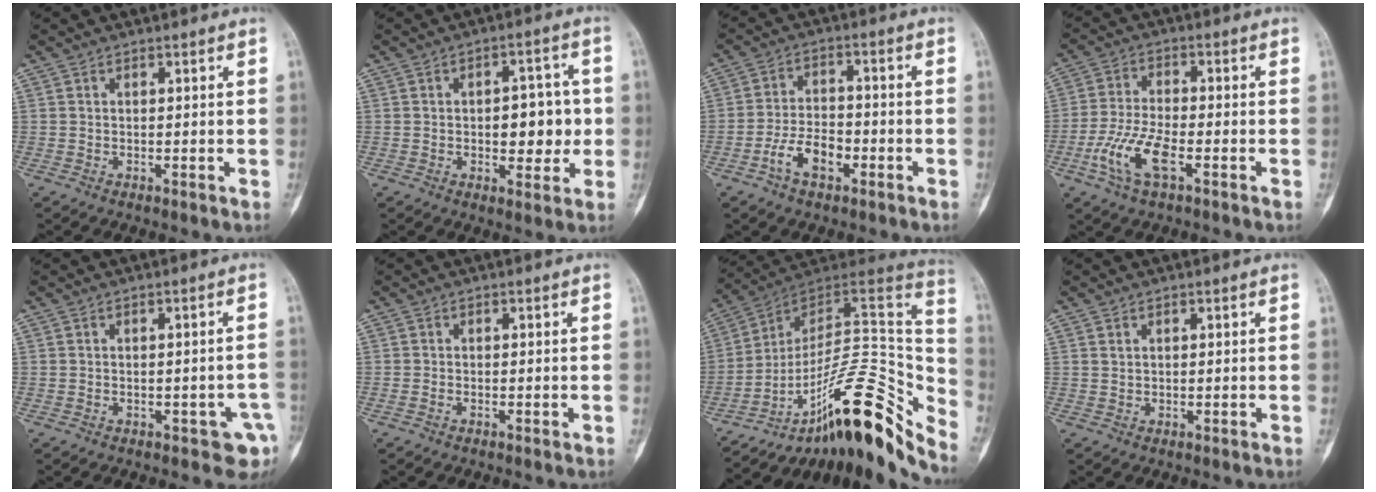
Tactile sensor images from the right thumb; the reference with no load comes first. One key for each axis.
{"total": 9.2, "fx": -0.4, "fy": 5.2, "fz": 7.6, "tx": -0.061, "ty": 0.014, "tz": -0.004}
{"total": 7.3, "fx": -3.4, "fy": 4.0, "fz": 5.1, "tx": -0.087, "ty": 0.027, "tz": -0.066}
{"total": 9.2, "fx": -3.7, "fy": 3.4, "fz": 7.7, "tx": -0.173, "ty": 0.012, "tz": -0.073}
{"total": 4.8, "fx": -2.1, "fy": 2.4, "fz": 3.5, "tx": -0.020, "ty": 0.014, "tz": -0.019}
{"total": 0.7, "fx": -0.4, "fy": 0.4, "fz": 0.5, "tx": -0.006, "ty": 0.001, "tz": -0.005}
{"total": 26.6, "fx": -16.7, "fy": 8.5, "fz": 18.9, "tx": -0.190, "ty": 0.120, "tz": -0.246}
{"total": 0.7, "fx": 0.4, "fy": 0.4, "fz": 0.3, "tx": -0.005, "ty": 0.001, "tz": 0.009}